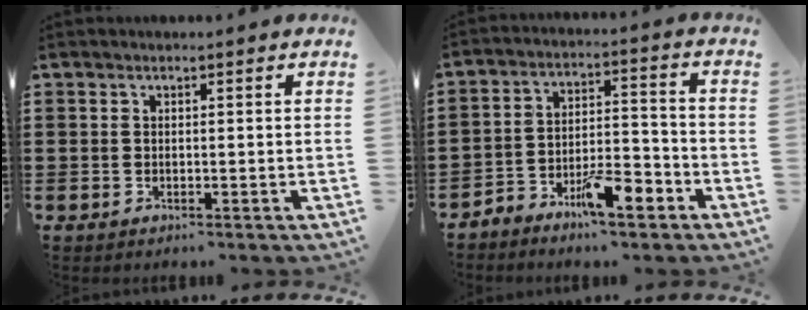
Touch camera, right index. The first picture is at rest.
{"total": 8.2, "force": [-5.9, 2.7, 4.9], "torque": [-0.081, 0.018, -0.105]}